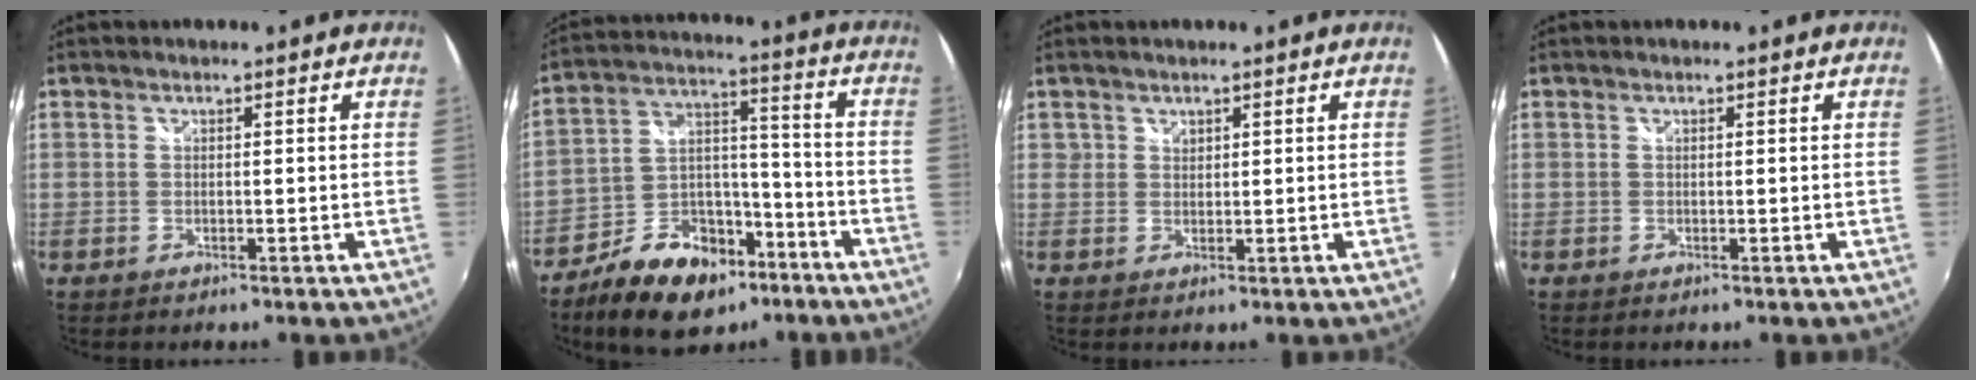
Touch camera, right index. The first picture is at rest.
{"total": 15.6, "force": [-9.7, 9.1, 8.2], "torque": [-0.158, 0.032, -0.149]}
{"total": 1.3, "force": [0.8, 1.0, 0.1], "torque": [0.003, 0.003, 0.014]}
{"total": 0.0}